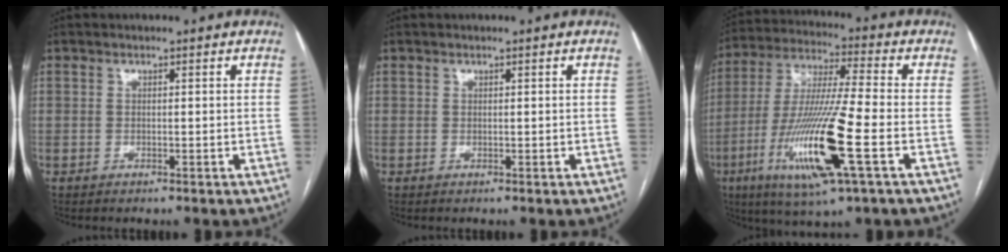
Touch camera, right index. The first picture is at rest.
{"total": 0.0}
{"total": 17.9, "force": [-5.9, 0.7, 16.9], "torque": [-0.349, -0.024, -0.109]}